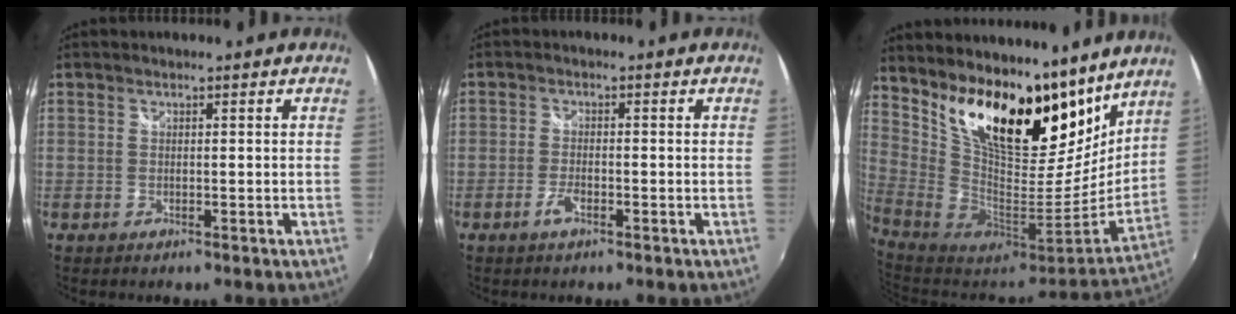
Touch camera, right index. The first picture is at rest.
{"total": 2.8, "force": [-1.6, 0.8, 2.1], "torque": [-0.052, -0.002, -0.033]}
{"total": 21.7, "force": [14.8, 8.3, 13.4], "torque": [-0.230, 0.001, 0.268]}